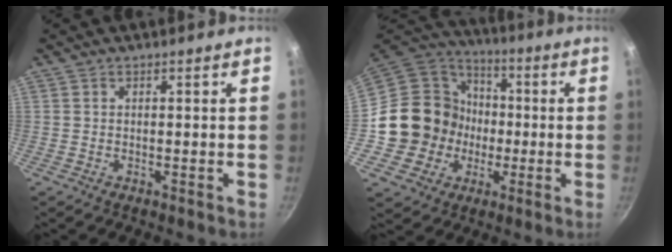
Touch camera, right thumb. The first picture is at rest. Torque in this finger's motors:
{"motor_torque": [0.16, 0.20, 0.22, -0.21, 0.18]}